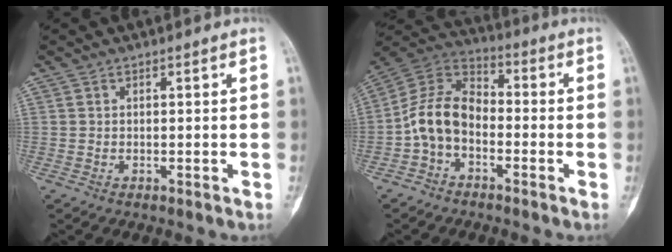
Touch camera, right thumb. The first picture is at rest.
{"total": 10.7, "force": [-3.0, 7.2, 7.3], "torque": [-0.132, 0.048, -0.072]}